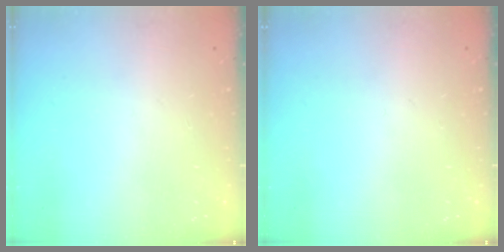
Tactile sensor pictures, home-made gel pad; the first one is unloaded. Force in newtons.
{"total": 0.0}